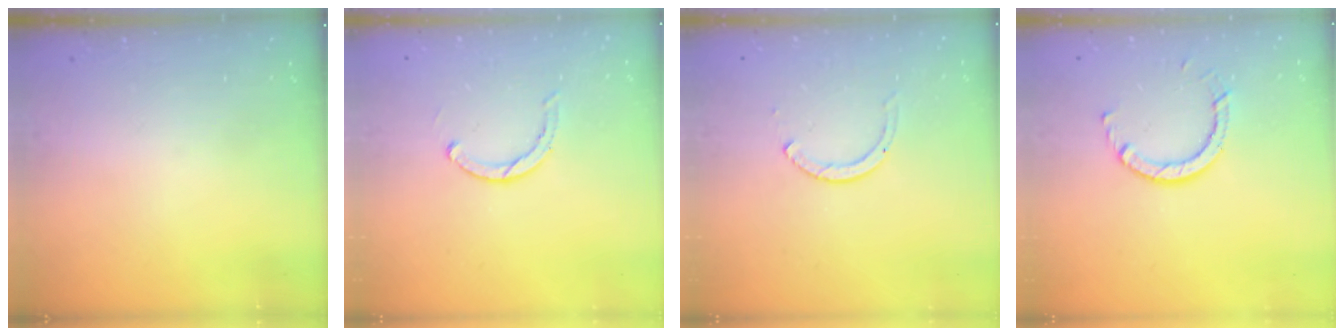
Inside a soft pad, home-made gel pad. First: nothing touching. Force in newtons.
{"total": 2.8, "press": 2.7, "slide": 0.3}
{"total": 2.6, "press": 2.6, "slide": 0.3}
{"total": 5.1, "press": 5.1, "slide": 0.3}